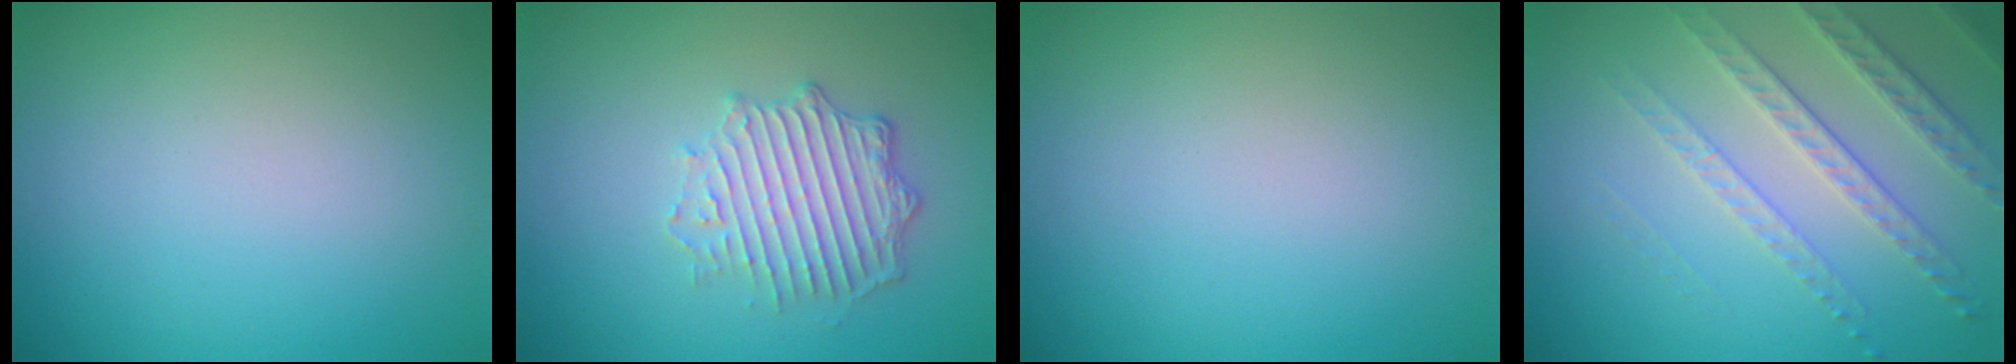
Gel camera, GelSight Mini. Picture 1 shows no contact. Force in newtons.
{"total": 3.8, "press": 3.5, "slide": 1.6}
{"total": 0.0}
{"total": 3.4, "press": 3.1, "slide": 1.4}